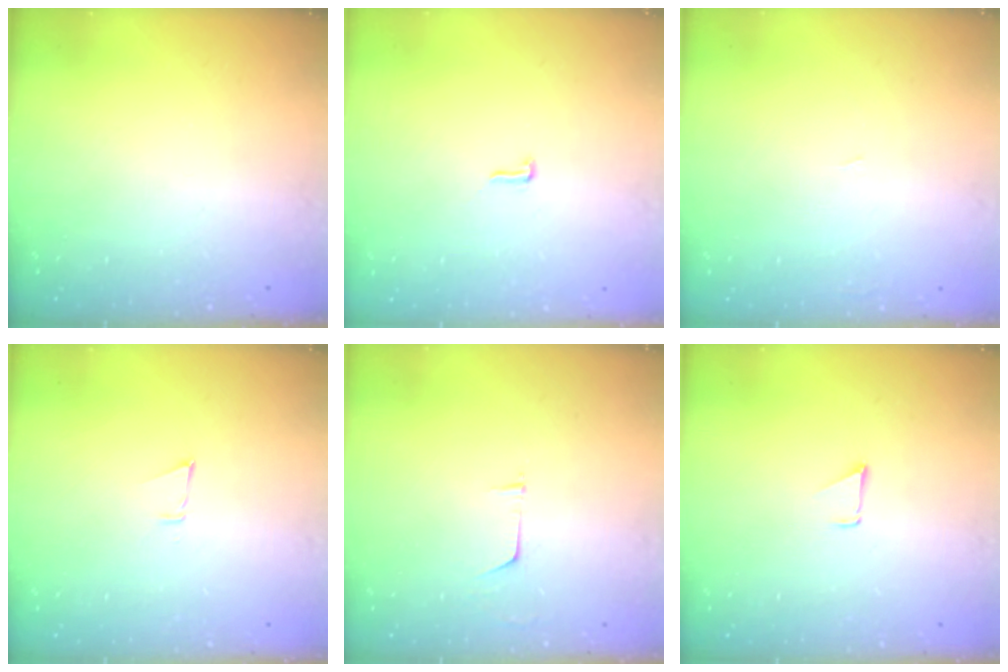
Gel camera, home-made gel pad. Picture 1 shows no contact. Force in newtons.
{"total": 3.7, "press": 3.3, "slide": 1.7}
{"total": 0.9, "press": 0.9, "slide": 0.0}
{"total": 3.8, "press": 3.7, "slide": 0.6}
{"total": 3.2, "press": 3.2, "slide": 0.3}
{"total": 0.9, "press": 0.8, "slide": 0.1}